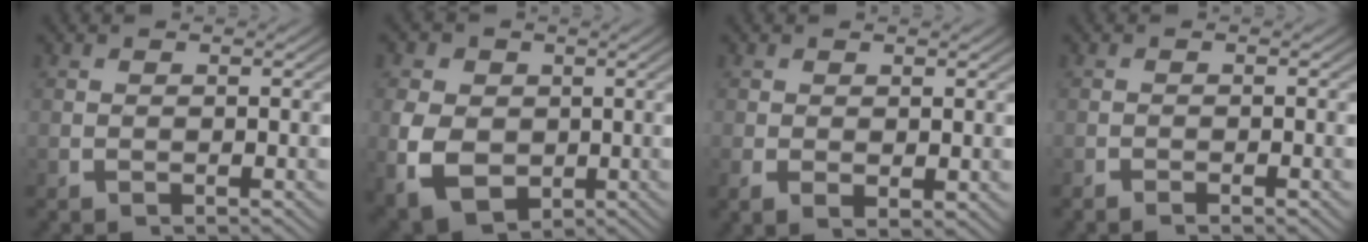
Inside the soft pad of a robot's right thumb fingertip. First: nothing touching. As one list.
[{"total": 8.4, "force": [-1.6, 6.7, 4.8], "torque": [-0.125, -0.057, 0.003]}, {"total": 1.2, "force": [0.5, 0.6, 0.9], "torque": [-0.018, -0.009, 0.017]}, {"total": 0.7, "force": [-0.7, 0.1, 0.3], "torque": [0.000, -0.003, -0.016]}]